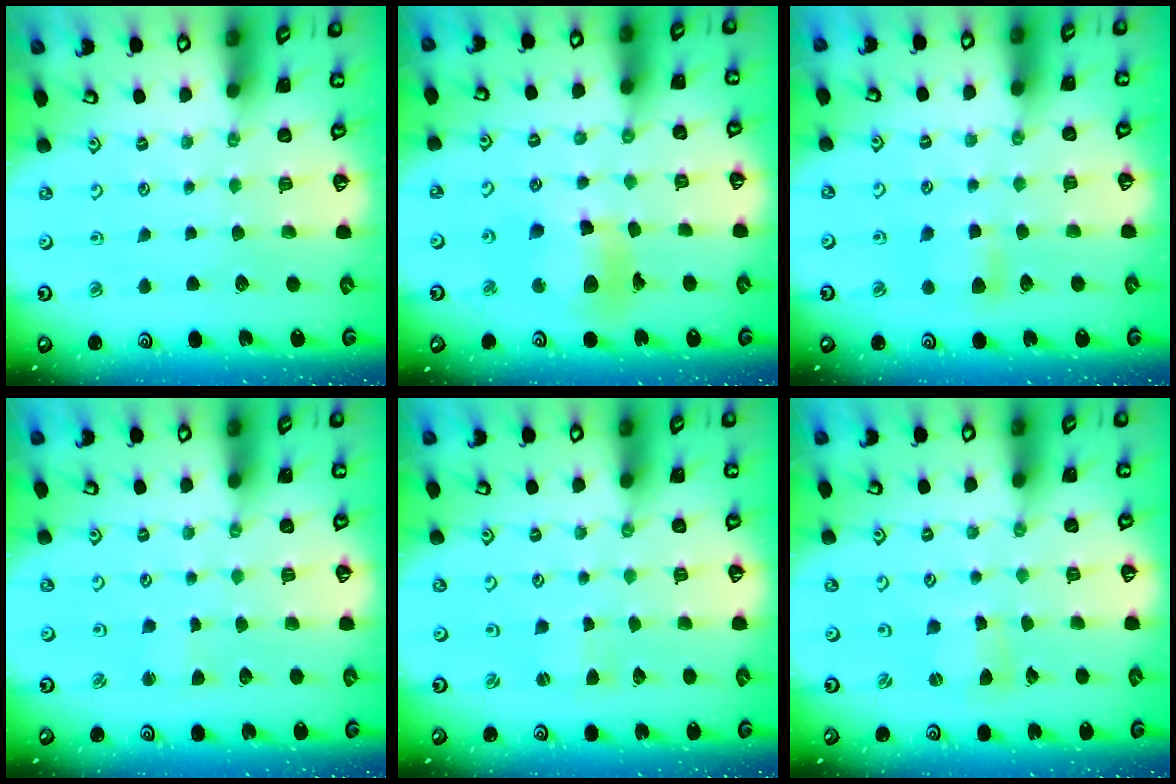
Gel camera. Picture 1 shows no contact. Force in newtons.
{"total": 12.5, "press": 12.5, "slide": 1.3}
{"total": 5.1, "press": 5.0, "slide": 0.7}
{"total": 1.3, "press": 1.3, "slide": 0.2}
{"total": 1.4, "press": 1.3, "slide": 0.3}
{"total": 2.6, "press": 2.6, "slide": 0.1}